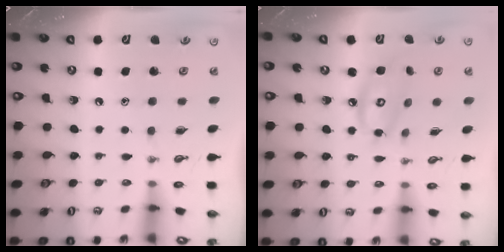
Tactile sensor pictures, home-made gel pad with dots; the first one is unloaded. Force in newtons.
{"total": 9.3, "press": 9.3, "slide": 0.6}